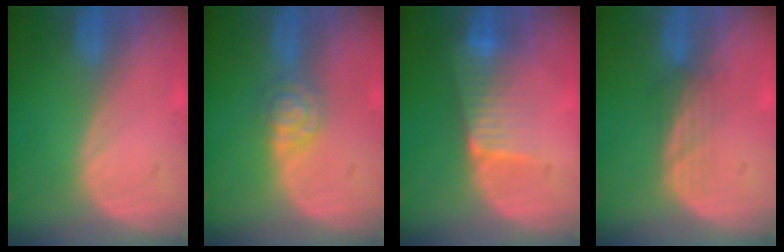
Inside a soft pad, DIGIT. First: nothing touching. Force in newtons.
{"total": 4.7, "press": 4.0, "slide": 2.5}
{"total": 6.5, "press": 5.8, "slide": 3.1}
{"total": 2.9, "press": 2.6, "slide": 1.3}